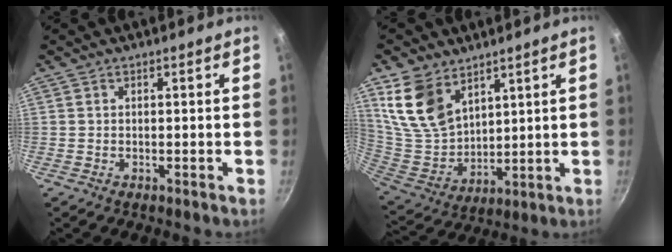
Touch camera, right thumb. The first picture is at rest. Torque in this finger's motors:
{"motor_torque": [-1.44, 1.91, 1.33, 0.65, 0.15]}